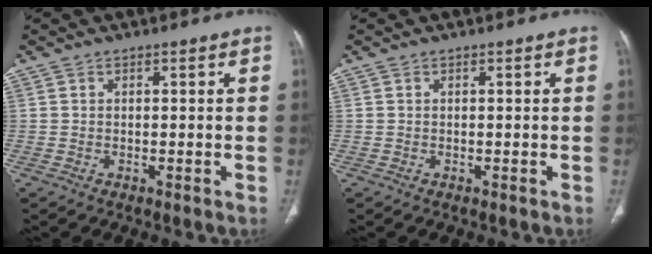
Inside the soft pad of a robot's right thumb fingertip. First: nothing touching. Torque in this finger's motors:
{"motor_torque": [0.05, 0.05, 0.00, 0.00, 0.02]}